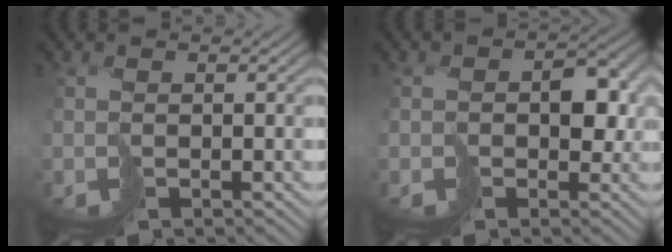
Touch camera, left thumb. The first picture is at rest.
{"total": 4.6, "force": [0.0, 3.5, 3.0], "torque": [-0.032, 0.002, 0.008]}